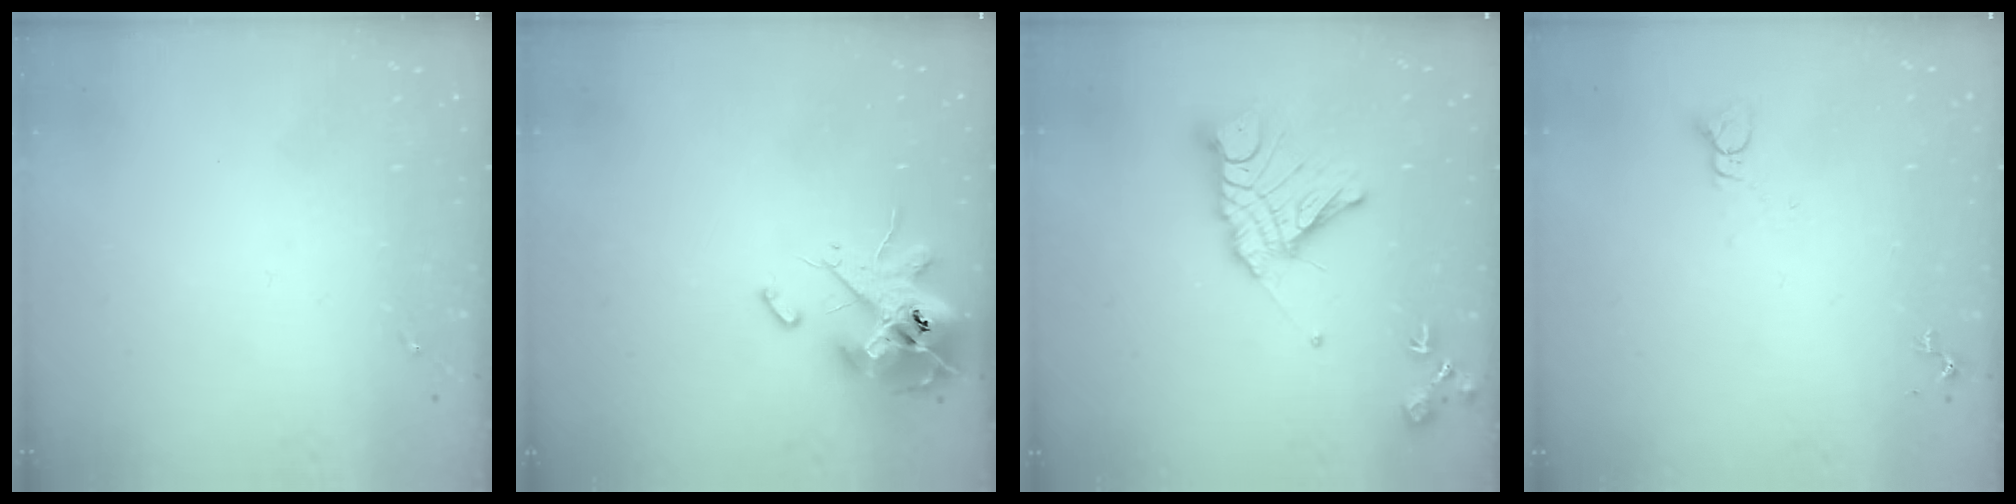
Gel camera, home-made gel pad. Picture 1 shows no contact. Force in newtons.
{"total": 13.9, "press": 13.7, "slide": 2.3}
{"total": 15.8, "press": 15.7, "slide": 1.4}
{"total": 2.8, "press": 2.8, "slide": 0.1}